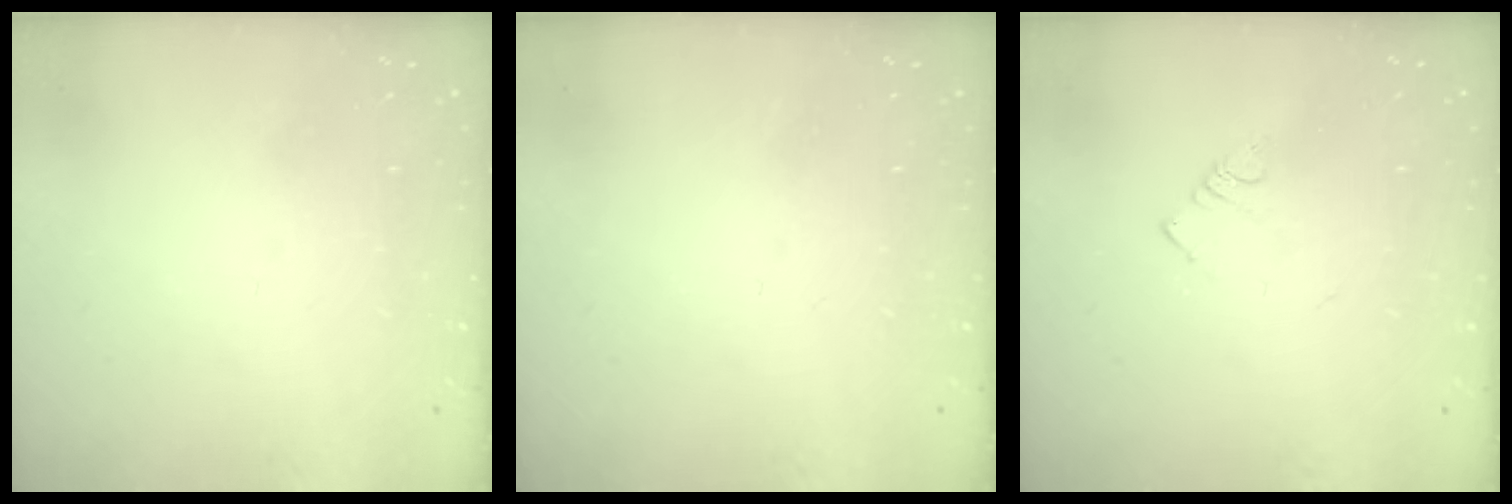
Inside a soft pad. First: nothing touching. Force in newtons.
{"total": 0.0}
{"total": 2.7, "press": 2.7, "slide": 0.4}